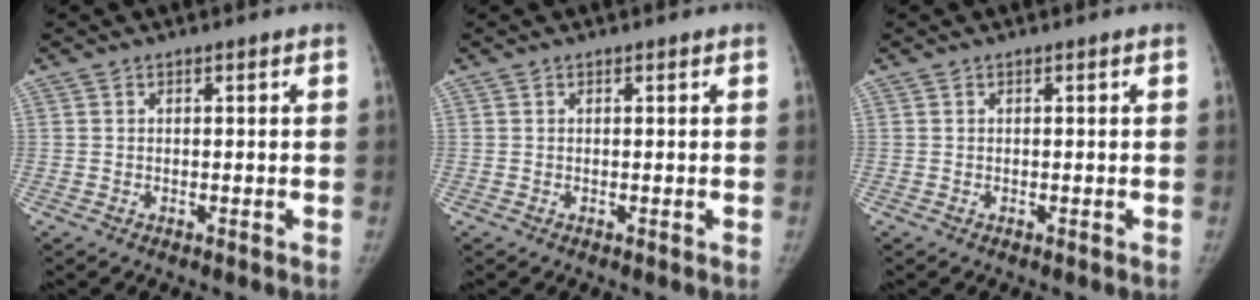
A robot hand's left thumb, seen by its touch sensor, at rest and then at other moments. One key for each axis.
{"total": 0.0}
{"total": 0.0}